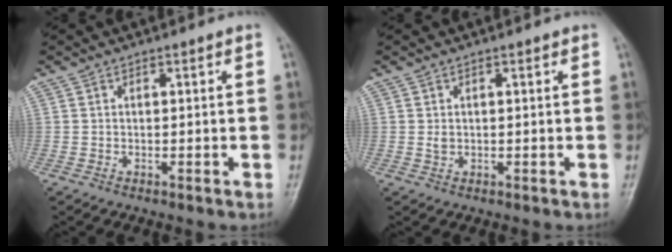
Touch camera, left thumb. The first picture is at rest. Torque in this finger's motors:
{"motor_torque": [0.64, 0.38, 0.34, 0.01, 0.00]}